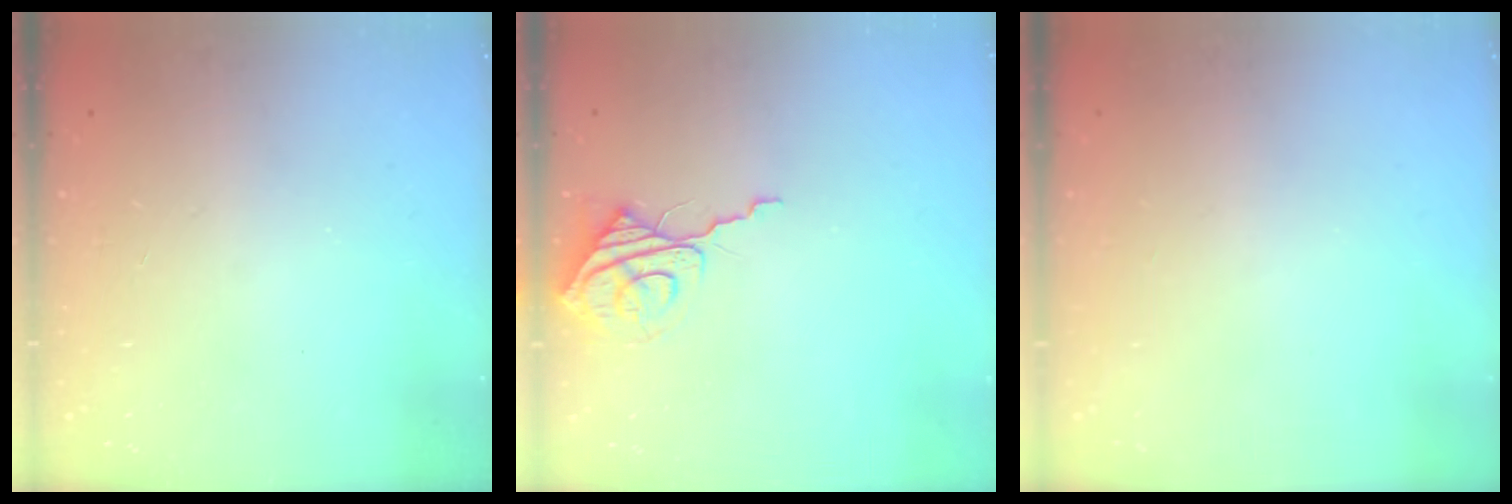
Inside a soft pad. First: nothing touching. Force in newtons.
{"total": 9.1, "press": 9.0, "slide": 1.0}
{"total": 0.0}